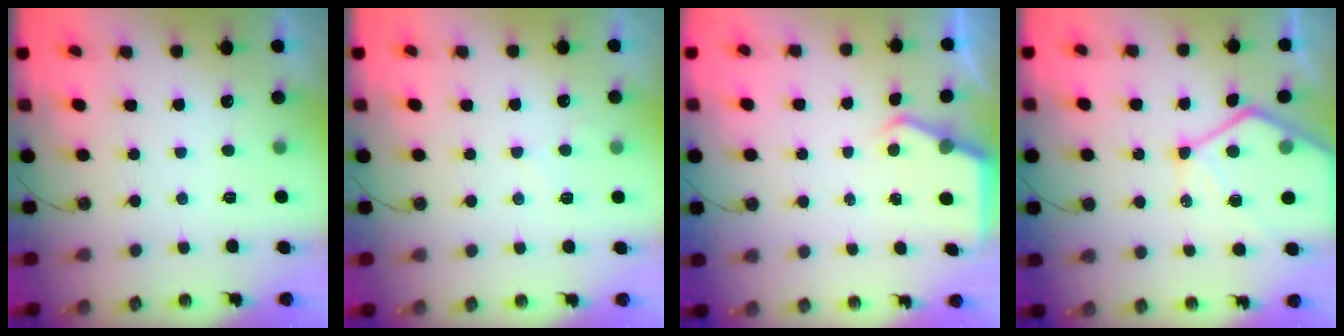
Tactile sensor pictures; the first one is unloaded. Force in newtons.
{"total": 4.8, "press": 4.8, "slide": 0.5}
{"total": 4.1, "press": 4.1, "slide": 0.3}
{"total": 14.0, "press": 13.9, "slide": 1.1}